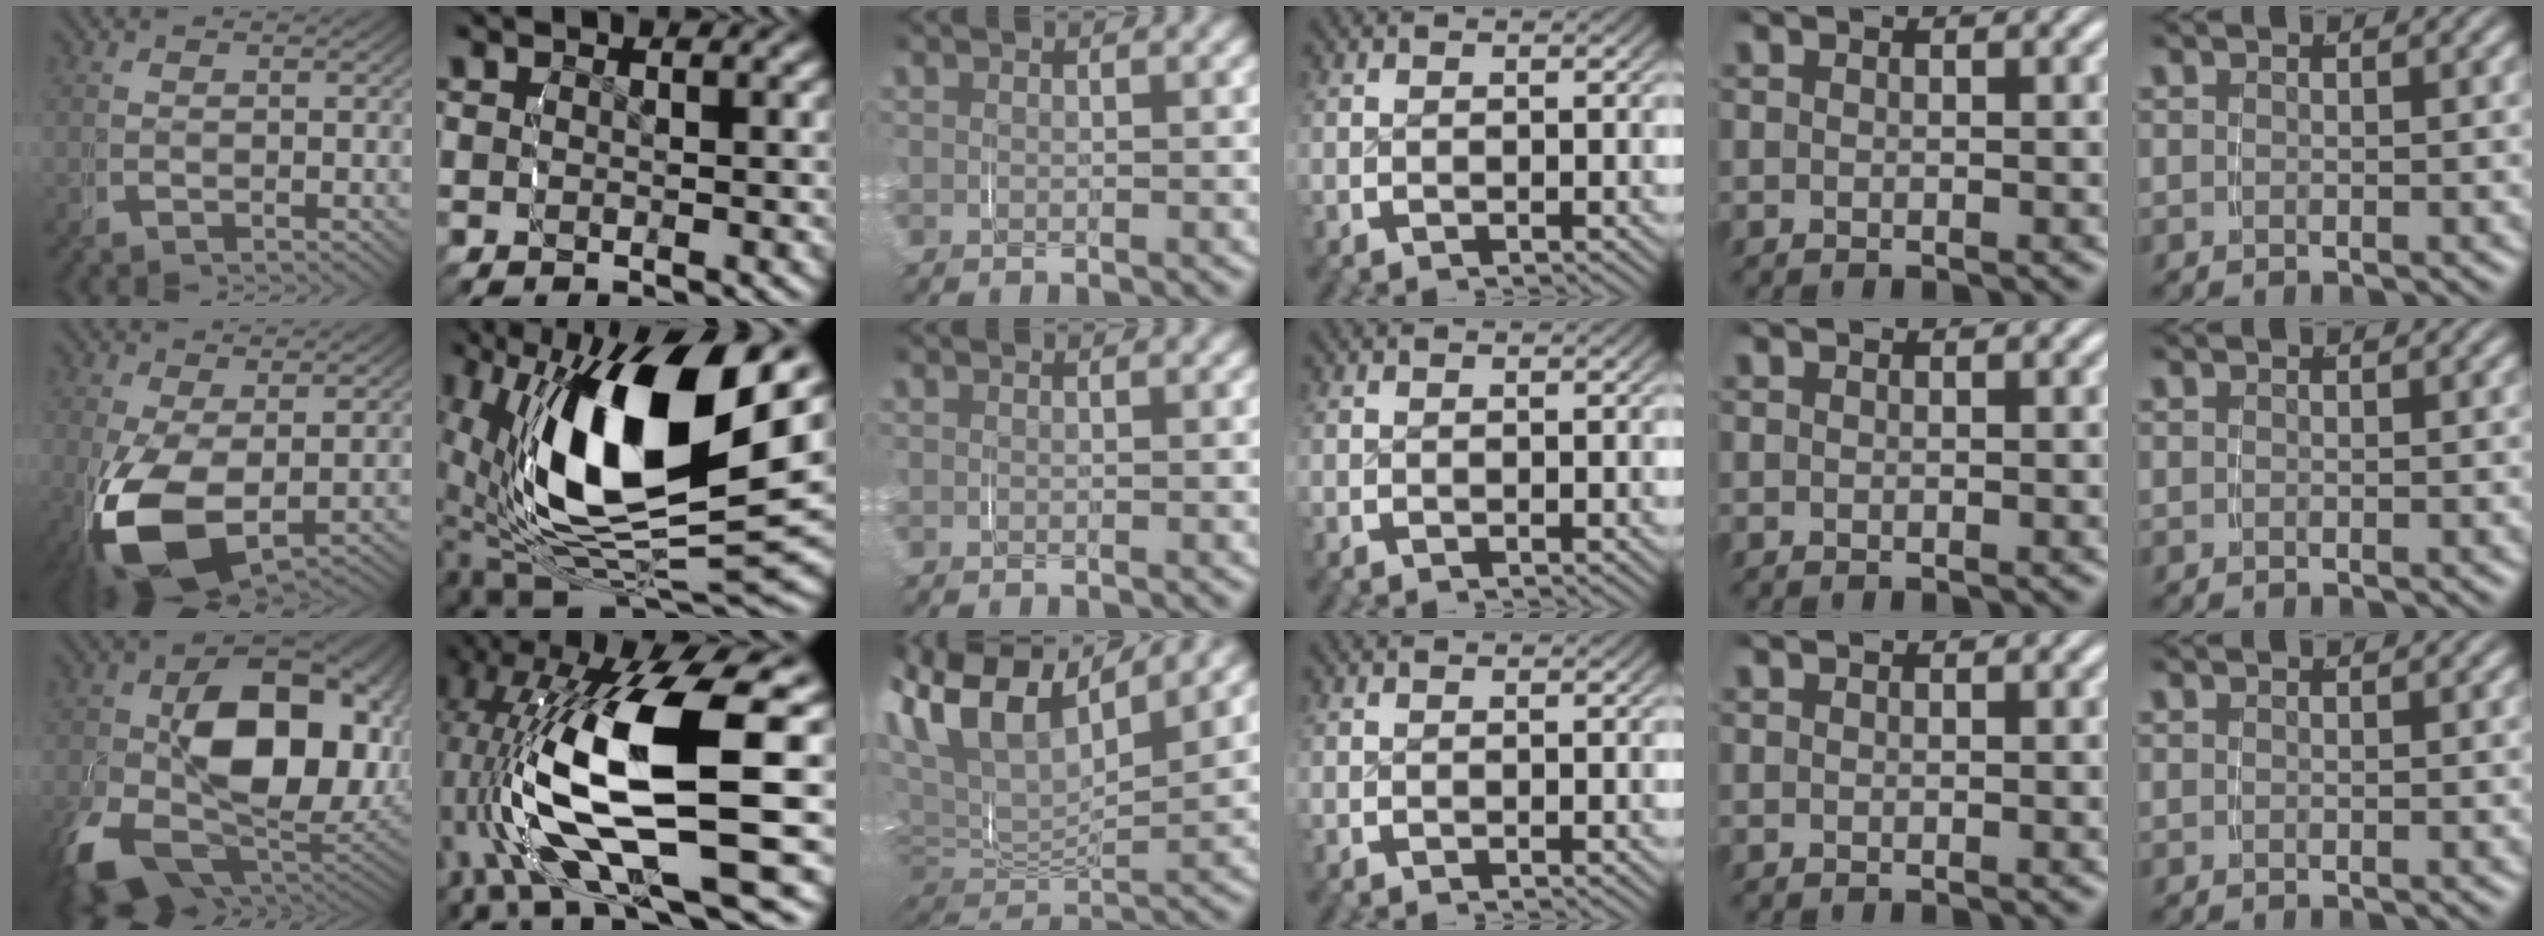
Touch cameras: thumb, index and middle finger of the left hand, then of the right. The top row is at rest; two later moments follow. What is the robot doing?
{"motion": "grasp_and_lifting", "object": "fork"}